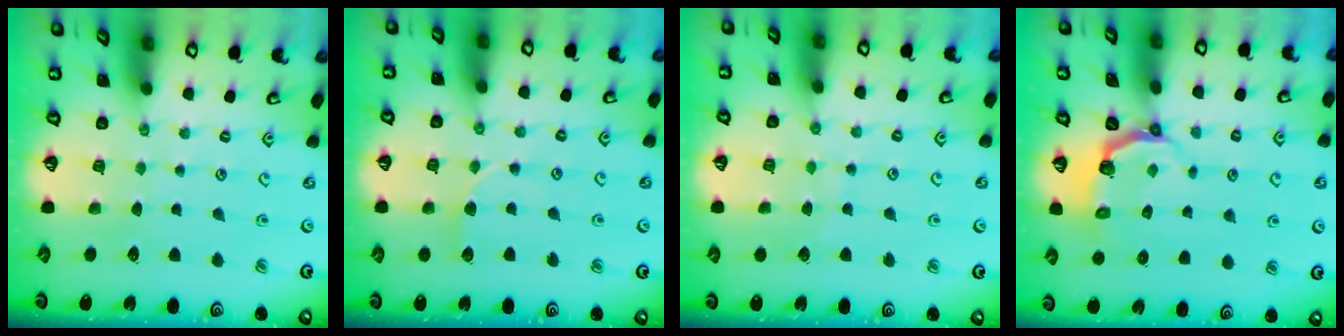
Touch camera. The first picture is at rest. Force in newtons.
{"total": 5.2, "press": 5.1, "slide": 0.6}
{"total": 5.7, "press": 5.7, "slide": 0.5}
{"total": 4.1, "press": 2.7, "slide": 3.0}